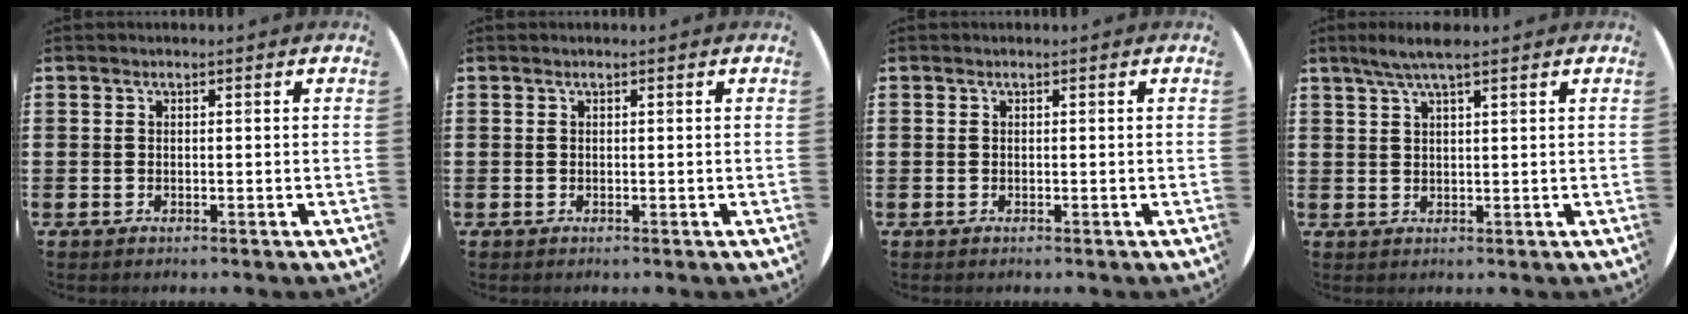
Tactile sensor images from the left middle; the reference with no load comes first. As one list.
[{"total": 0.0}, {"total": 0.0}, {"total": 3.7, "force": [2.6, 0.4, 2.5], "torque": [-0.052, 0.006, 0.046]}]